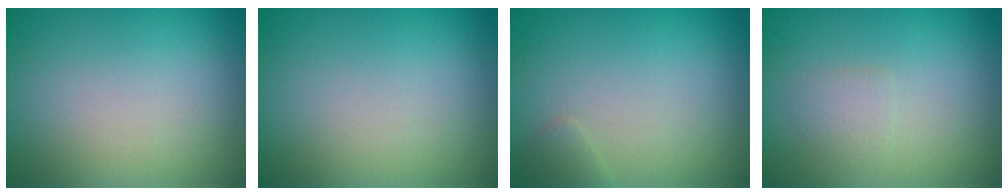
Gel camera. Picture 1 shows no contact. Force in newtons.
{"total": 0.0}
{"total": 0.8, "press": 0.8, "slide": 0.0}
{"total": 1.1, "press": 1.1, "slide": 0.0}